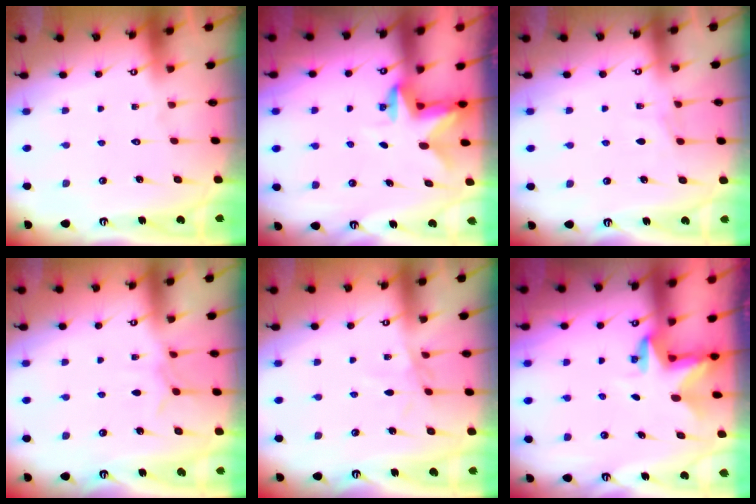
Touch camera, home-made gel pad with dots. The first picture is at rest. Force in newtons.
{"total": 2.8, "press": 2.8, "slide": 0.6}
{"total": 3.0, "press": 2.9, "slide": 0.5}
{"total": 4.6, "press": 4.6, "slide": 0.6}
{"total": 2.9, "press": 2.8, "slide": 0.5}
{"total": 2.8, "press": 2.8, "slide": 0.2}